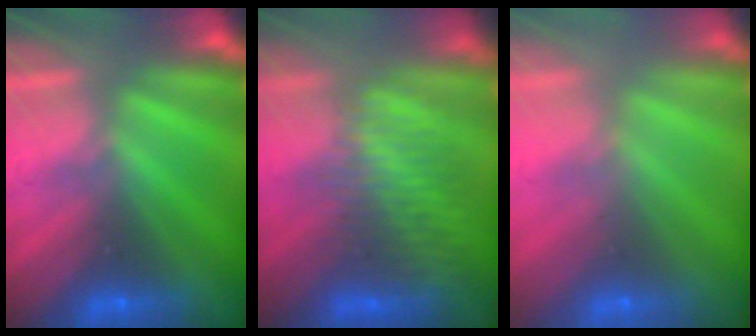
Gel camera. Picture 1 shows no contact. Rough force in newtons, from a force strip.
{"total": 3.3}
{"total": 2.8}